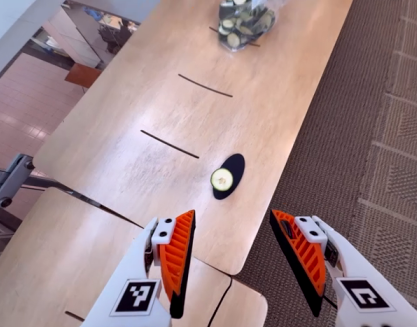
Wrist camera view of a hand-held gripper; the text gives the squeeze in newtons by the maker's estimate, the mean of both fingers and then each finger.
{"total": 0.0}